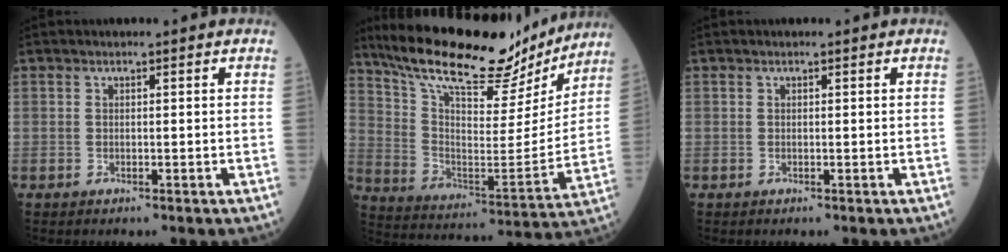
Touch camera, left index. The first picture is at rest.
{"total": 25.3, "force": [21.4, 6.2, 11.9], "torque": [-0.197, -0.004, 0.326]}
{"total": 0.0}